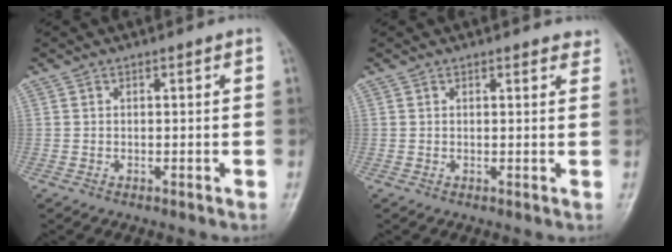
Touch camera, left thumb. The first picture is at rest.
{"total": 2.4, "force": [2.1, 0.8, 0.8], "torque": [0.004, -0.007, 0.017]}